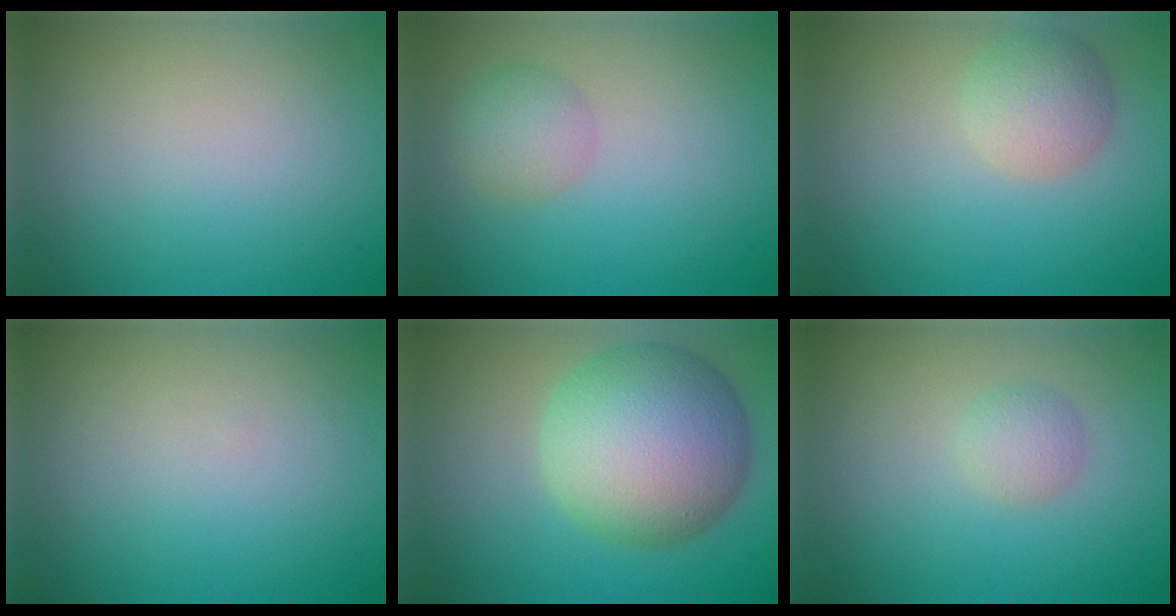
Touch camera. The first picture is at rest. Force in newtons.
{"total": 2.5, "press": 2.5, "slide": 0.1}
{"total": 3.6, "press": 3.6, "slide": 0.2}
{"total": 0.0}
{"total": 11.7, "press": 11.7, "slide": 0.3}
{"total": 1.7, "press": 1.7, "slide": 0.2}